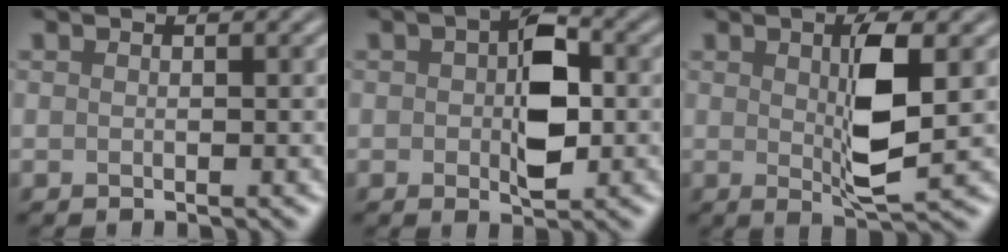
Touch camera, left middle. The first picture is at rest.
{"total": 5.5, "force": [0.1, 2.9, 4.7], "torque": [-0.068, 0.003, 0.000]}
{"total": 5.0, "force": [0.6, 1.2, 4.8], "torque": [-0.086, -0.005, 0.014]}